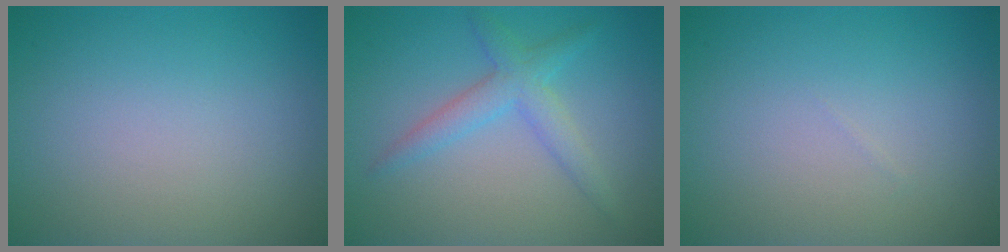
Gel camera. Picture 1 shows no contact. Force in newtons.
{"total": 3.0, "press": 3.0, "slide": 0.0}
{"total": 0.0}